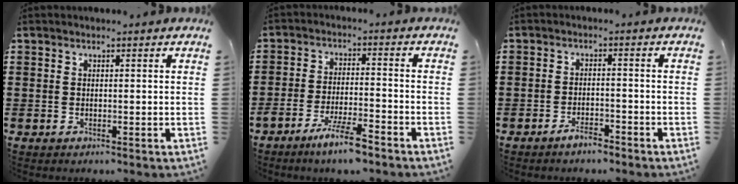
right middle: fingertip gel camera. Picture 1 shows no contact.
{"total": 6.2, "force": [-4.7, 0.5, 4.1], "torque": [-0.083, -0.009, -0.087]}
{"total": 2.6, "force": [-2.3, 0.5, 1.2], "torque": [-0.021, 0.005, -0.043]}